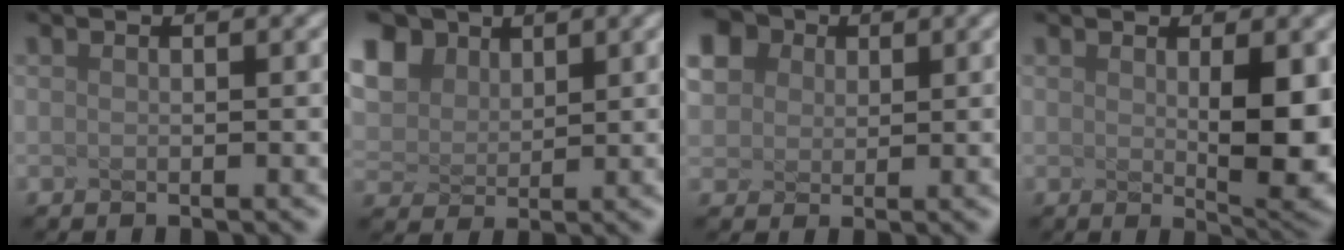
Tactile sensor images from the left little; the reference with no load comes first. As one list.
[{"total": 3.0, "force": [2.0, 2.0, 1.0], "torque": [-0.077, 0.008, 0.071]}, {"total": 4.0, "force": [2.0, 3.2, 1.3], "torque": [-0.091, 0.014, 0.066]}, {"total": 4.4, "force": [-0.2, 0.3, 4.4], "torque": [-0.088, -0.016, 0.038]}]